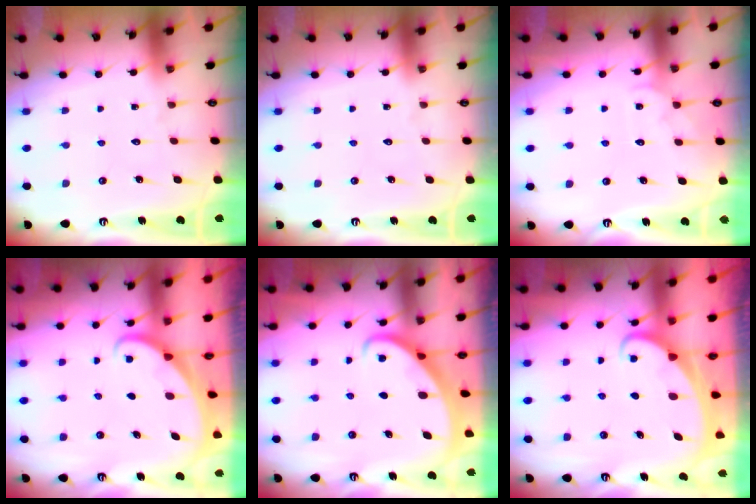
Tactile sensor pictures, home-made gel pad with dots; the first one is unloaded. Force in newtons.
{"total": 0.0}
{"total": 4.0, "press": 4.0, "slide": 0.4}
{"total": 1.4, "press": 1.4, "slide": 0.1}
{"total": 2.3, "press": 2.3, "slide": 0.2}
{"total": 2.0, "press": 2.0, "slide": 0.2}